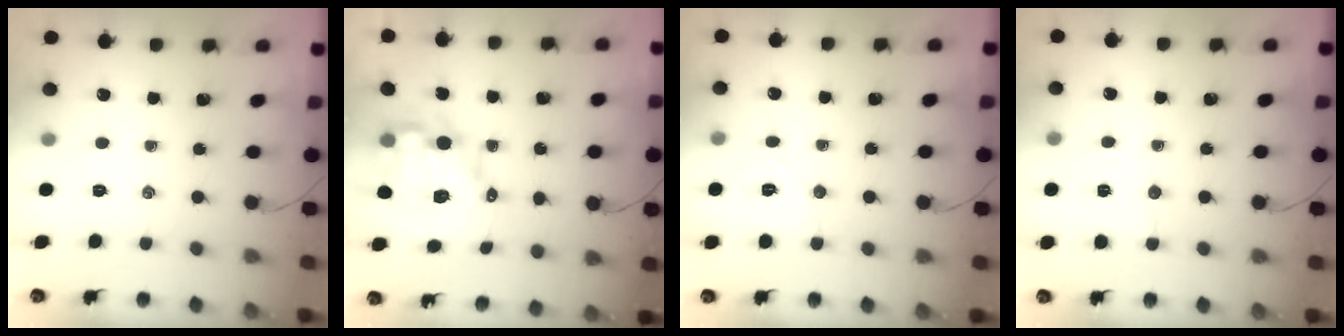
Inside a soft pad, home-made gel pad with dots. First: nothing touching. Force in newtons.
{"total": 9.3, "press": 8.9, "slide": 2.8}
{"total": 5.9, "press": 5.8, "slide": 0.9}
{"total": 3.4, "press": 3.3, "slide": 1.1}